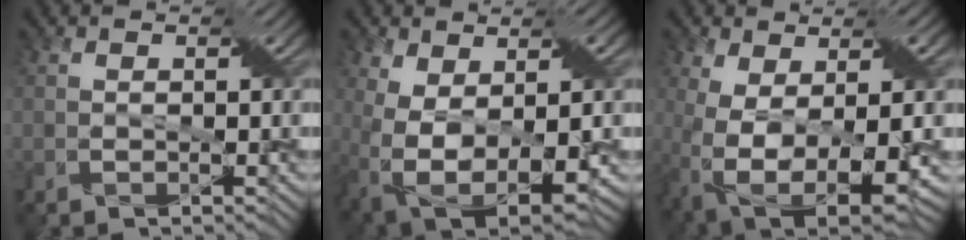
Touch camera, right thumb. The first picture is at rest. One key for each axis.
{"total": 11.6, "fx": -1.2, "fy": 6.5, "fz": 9.5, "tx": -0.212, "ty": -0.029, "tz": -0.004}
{"total": 11.9, "fx": -2.2, "fy": 5.9, "fz": 10.0, "tx": -0.215, "ty": -0.029, "tz": -0.024}